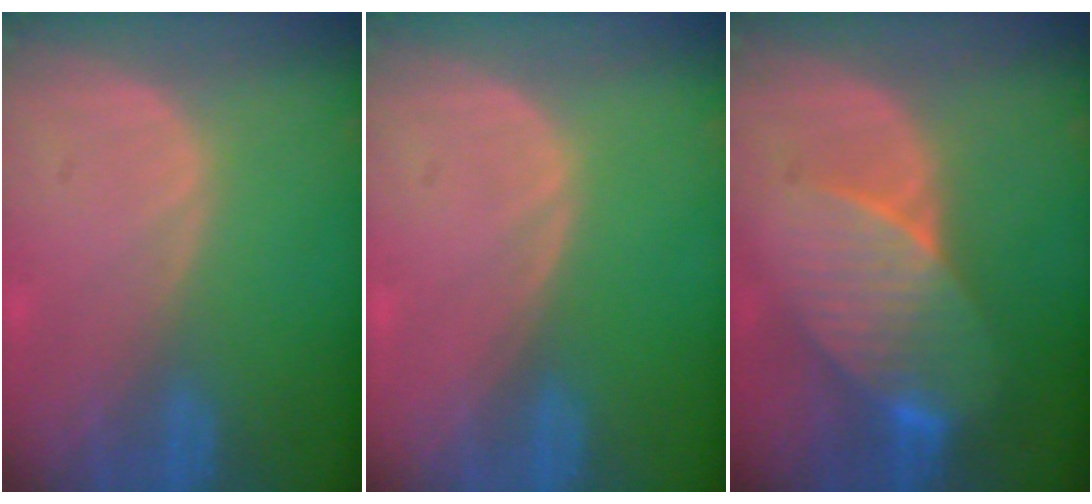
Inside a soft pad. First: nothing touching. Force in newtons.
{"total": 0.0}
{"total": 7.9, "press": 7.7, "slide": 1.8}